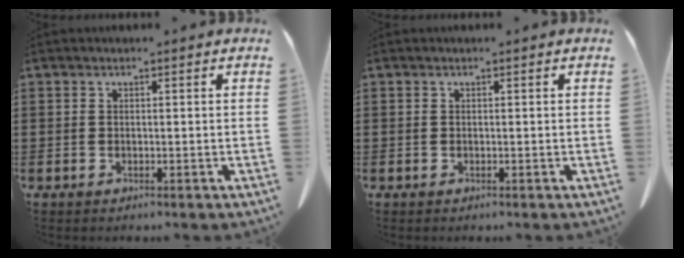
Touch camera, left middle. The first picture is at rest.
{"total": 0.0}